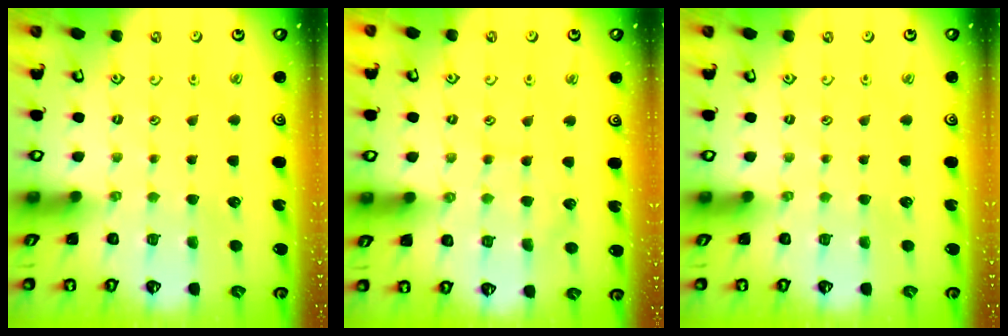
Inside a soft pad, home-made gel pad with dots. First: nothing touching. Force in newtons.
{"total": 4.9, "press": 4.9, "slide": 0.3}
{"total": 0.0}